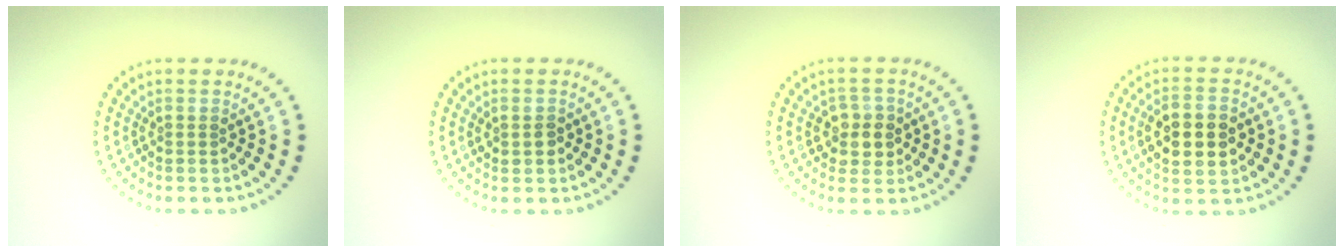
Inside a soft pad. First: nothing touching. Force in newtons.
{"total": 1.3, "press": 1.3, "slide": 0.1}
{"total": 2.7, "press": 2.5, "slide": 1.0}
{"total": 5.2, "press": 5.2, "slide": 0.2}